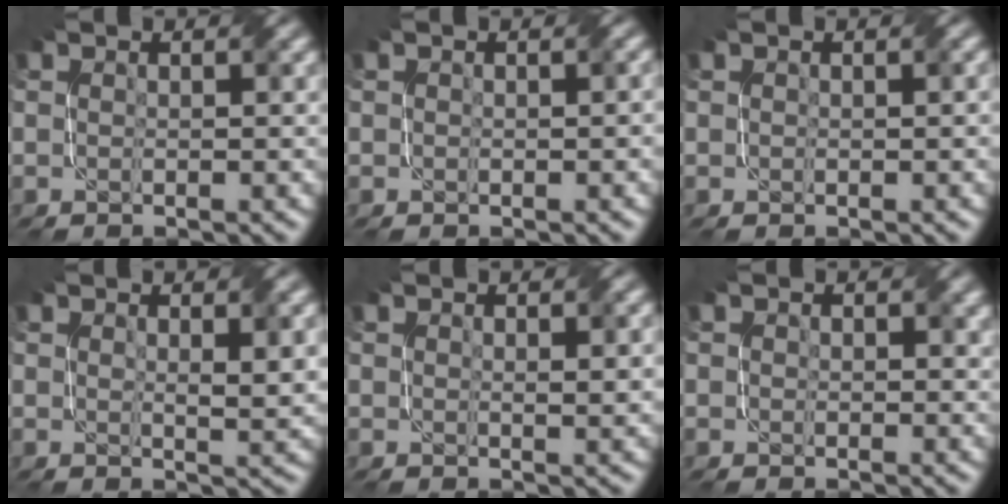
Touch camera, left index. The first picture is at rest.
{"total": 0.8, "force": [0.1, 0.5, 0.6], "torque": [-0.007, 0.000, 0.002]}
{"total": 0.6, "force": [0.3, 0.4, 0.3], "torque": [-0.005, 0.001, 0.004]}
{"total": 2.6, "force": [1.1, 0.6, 2.2], "torque": [-0.034, -0.003, 0.024]}
{"total": 1.4, "force": [0.7, 0.3, 1.2], "torque": [-0.015, -0.001, 0.015]}
{"total": 1.6, "force": [0.9, 1.2, 0.3], "torque": [-0.005, -0.004, 0.012]}